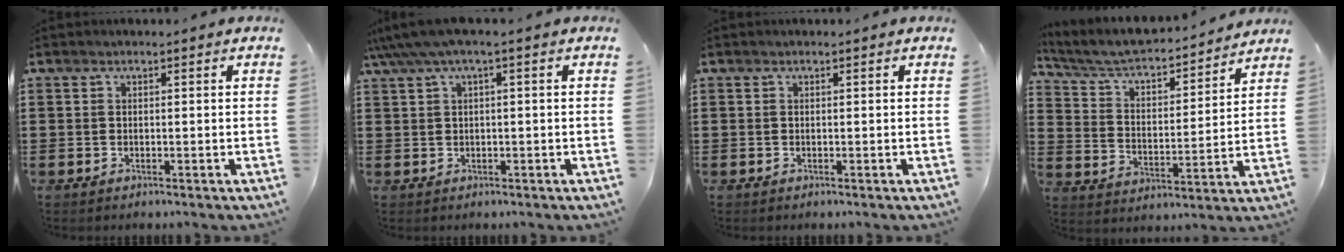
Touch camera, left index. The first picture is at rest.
{"total": 2.9, "force": [0.2, 0.4, 2.9], "torque": [-0.060, -0.004, 0.000]}
{"total": 0.0}
{"total": 5.2, "force": [4.7, 0.8, 2.1], "torque": [-0.062, -0.037, 0.071]}